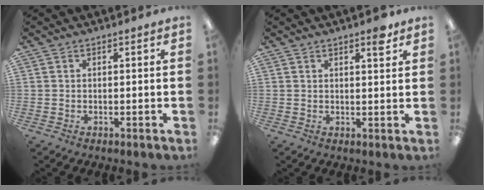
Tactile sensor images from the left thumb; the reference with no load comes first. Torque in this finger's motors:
{"motor_torque": [-0.01, 0.06, -0.35, 0.15, 0.03]}